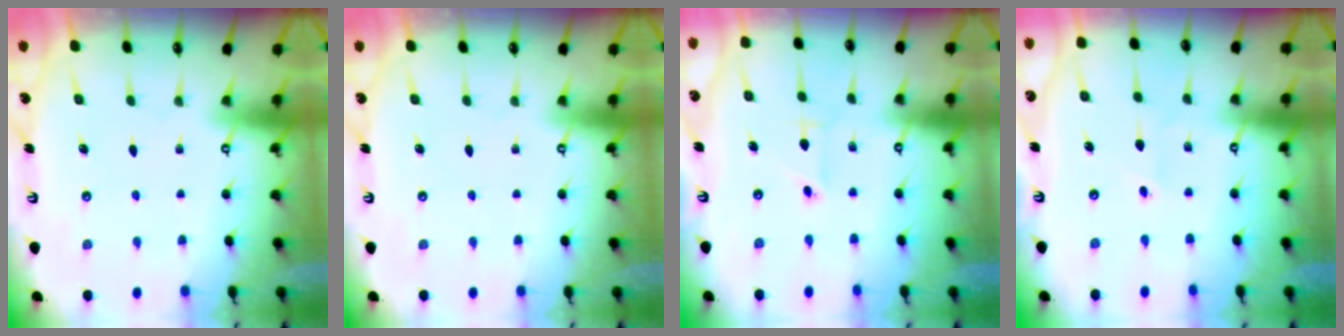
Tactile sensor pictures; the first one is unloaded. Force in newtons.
{"total": 0.0}
{"total": 3.0, "press": 3.0, "slide": 0.3}
{"total": 2.4, "press": 2.4, "slide": 0.2}